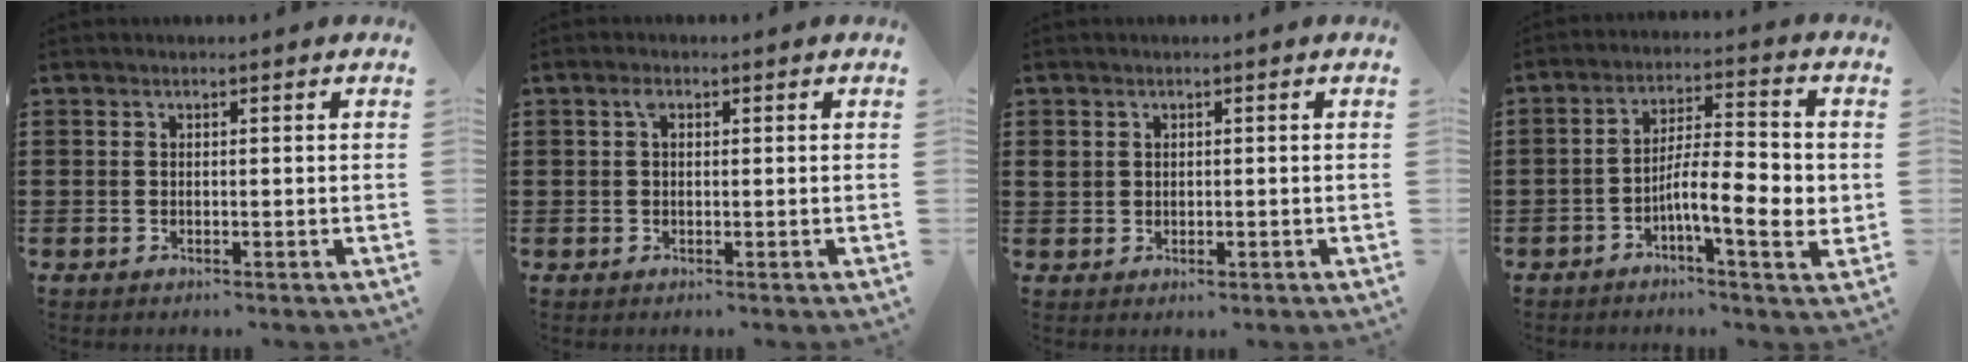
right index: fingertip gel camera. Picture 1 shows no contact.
{"total": 1.4, "force": [0.4, 0.7, 1.2], "torque": [-0.026, 0.006, 0.007]}
{"total": 1.2, "force": [0.6, 1.0, 0.3], "torque": [-0.009, 0.005, 0.011]}
{"total": 8.7, "force": [-2.2, 2.3, 8.1], "torque": [-0.145, -0.002, -0.039]}